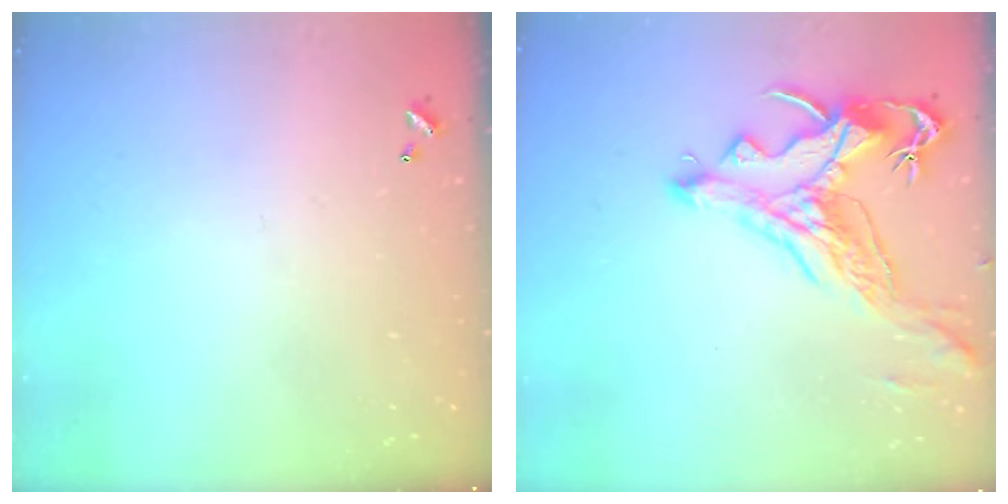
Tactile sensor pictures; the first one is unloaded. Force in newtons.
{"total": 2.2, "press": 1.7, "slide": 1.3}